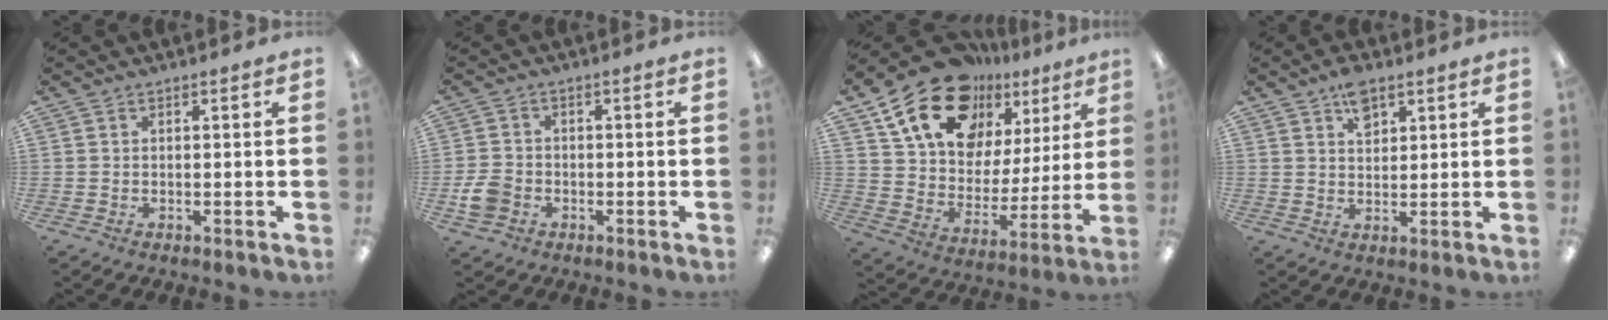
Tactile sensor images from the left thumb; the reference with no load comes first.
{"total": 4.9, "force": [-1.7, 3.9, 2.4], "torque": [-0.041, 0.005, -0.033]}
{"total": 18.4, "force": [13.5, 10.1, 7.4], "torque": [-0.143, -0.090, 0.244]}
{"total": 5.7, "force": [3.5, 3.2, 3.3], "torque": [-0.041, -0.010, 0.058]}